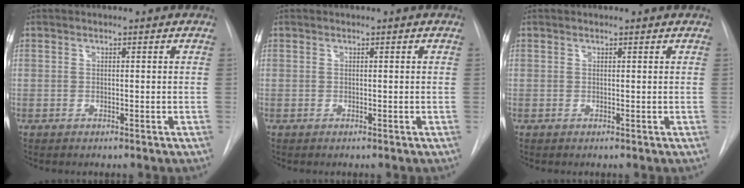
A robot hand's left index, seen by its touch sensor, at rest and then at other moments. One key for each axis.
{"total": 0.0}
{"total": 0.6, "fx": 0.5, "fy": 0.2, "fz": 0.2, "tx": -0.009, "ty": 0.005, "tz": 0.001}